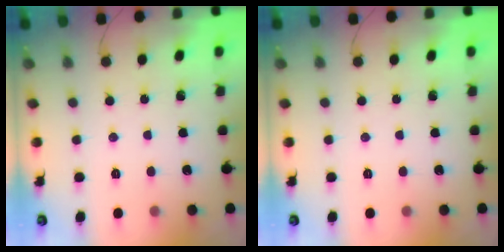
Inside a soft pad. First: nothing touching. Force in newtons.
{"total": 0.0}